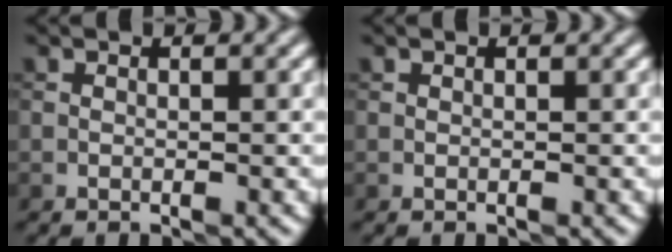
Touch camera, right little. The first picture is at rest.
{"total": 0.0}